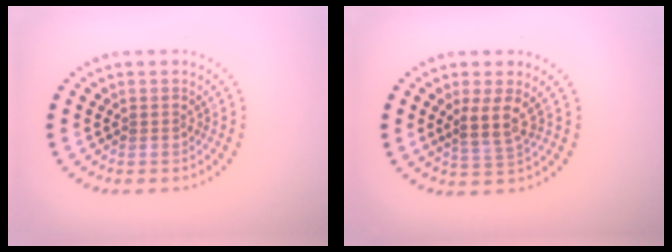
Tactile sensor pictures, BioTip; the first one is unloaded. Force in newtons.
{"total": 2.7, "press": 2.1, "slide": 1.6}